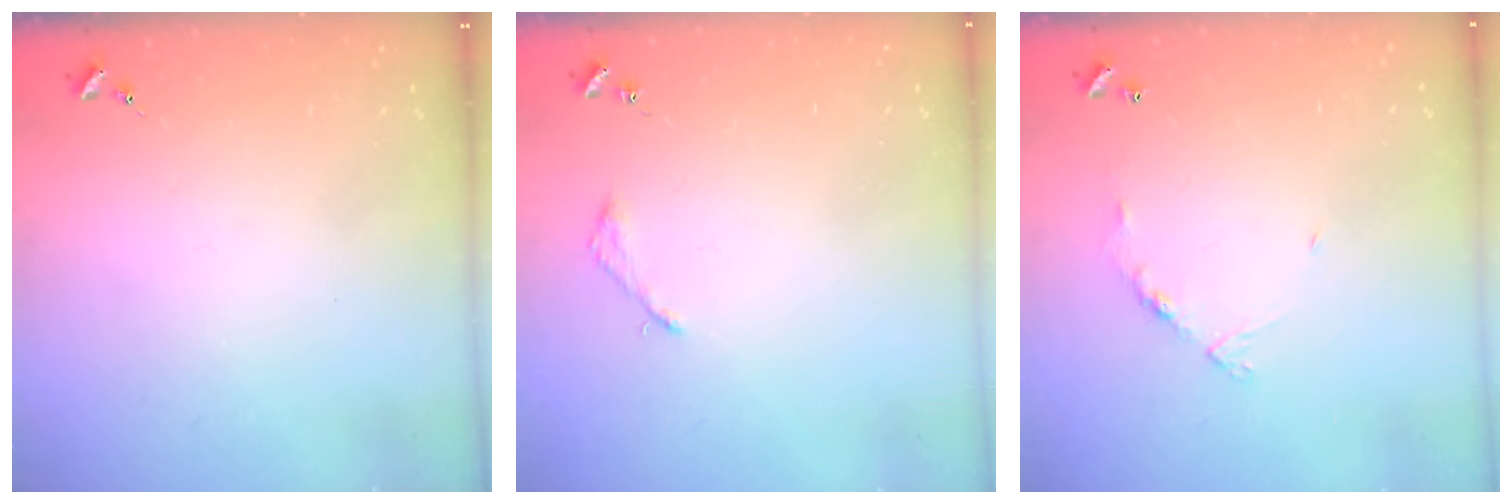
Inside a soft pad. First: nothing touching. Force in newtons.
{"total": 2.2, "press": 2.2, "slide": 0.2}
{"total": 6.5, "press": 6.5, "slide": 0.4}